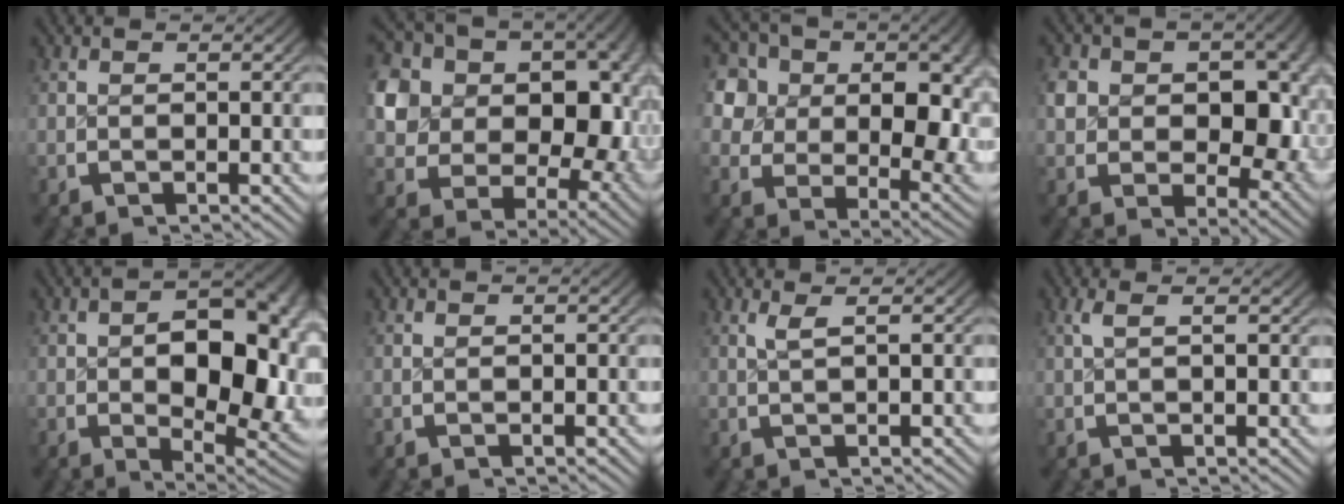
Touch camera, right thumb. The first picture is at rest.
{"total": 19.1, "force": [2.3, 14.5, 12.2], "torque": [-0.227, -0.033, 0.037]}
{"total": 13.1, "force": [2.2, 9.2, 8.9], "torque": [-0.162, -0.045, 0.054]}
{"total": 10.3, "force": [0.8, 7.4, 7.0], "torque": [-0.113, -0.042, 0.031]}
{"total": 11.3, "force": [-0.5, 6.3, 9.3], "torque": [-0.138, -0.044, 0.013]}
{"total": 0.0}
{"total": 1.5, "force": [0.9, -0.1, 1.3], "torque": [-0.023, 0.001, 0.022]}
{"total": 1.5, "force": [0.9, 0.1, 1.2], "torque": [-0.025, 0.001, 0.020]}